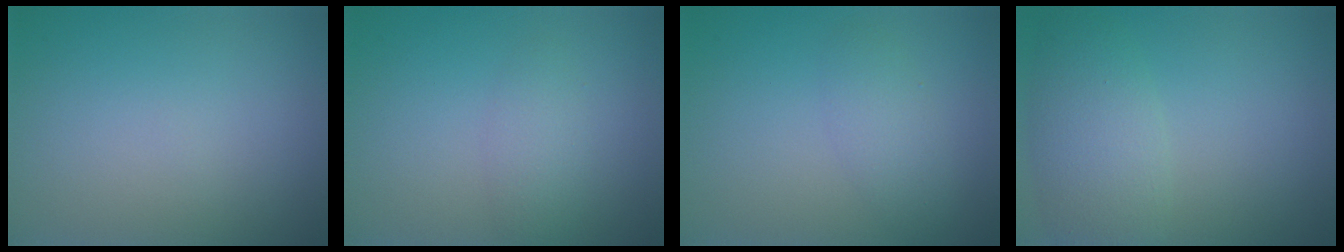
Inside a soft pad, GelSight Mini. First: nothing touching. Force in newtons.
{"total": 1.8, "press": 1.8, "slide": 0.0}
{"total": 1.9, "press": 1.9, "slide": 0.1}
{"total": 4.3, "press": 4.3, "slide": 0.2}